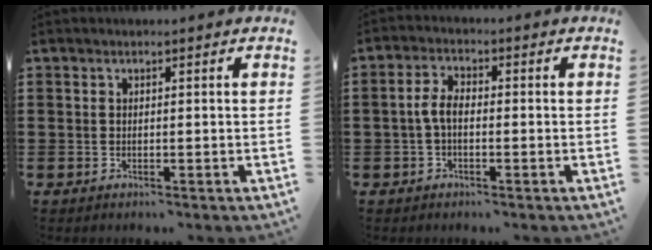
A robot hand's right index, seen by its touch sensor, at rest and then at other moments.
{"total": 3.3, "force": [-0.6, 1.3, 3.0], "torque": [-0.073, -0.002, -0.017]}